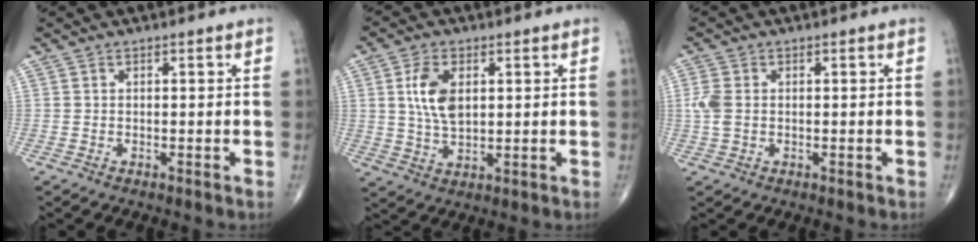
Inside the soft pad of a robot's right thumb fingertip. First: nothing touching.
{"total": 7.8, "force": [1.9, 4.3, 6.2], "torque": [-0.118, -0.008, 0.039]}
{"total": 3.5, "force": [0.1, 2.4, 2.6], "torque": [-0.078, 0.004, 0.000]}